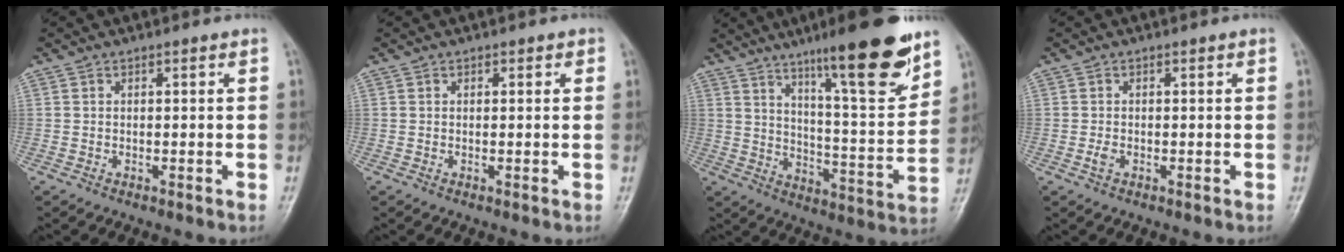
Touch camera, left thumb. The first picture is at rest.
{"total": 0.9, "force": [0.4, 0.6, 0.4], "torque": [0.006, 0.001, 0.002]}
{"total": 19.2, "force": [12.6, 3.0, 14.2], "torque": [-0.182, -0.074, 0.196]}
{"total": 1.3, "force": [-0.4, 0.8, 0.9], "torque": [-0.021, 0.001, -0.007]}